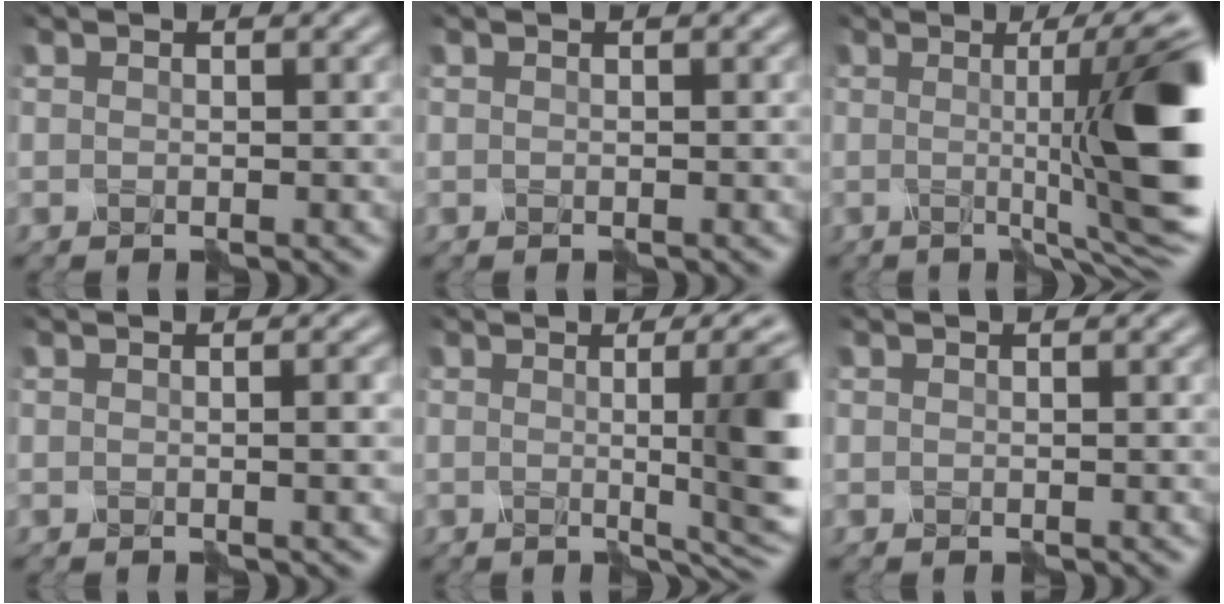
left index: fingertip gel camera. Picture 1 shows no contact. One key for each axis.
{"total": 0.0}
{"total": 12.9, "fx": 0.2, "fy": 2.6, "fz": 12.7, "tx": -0.139, "ty": -0.002, "tz": 0.006}
{"total": 1.8, "fx": 0.0, "fy": 0.5, "fz": 1.8, "tx": -0.018, "ty": 0.003, "tz": -0.005}
{"total": 10.7, "fx": 0.2, "fy": 3.3, "fz": 10.2, "tx": -0.085, "ty": 0.013, "tz": -0.002}
{"total": 0.0}